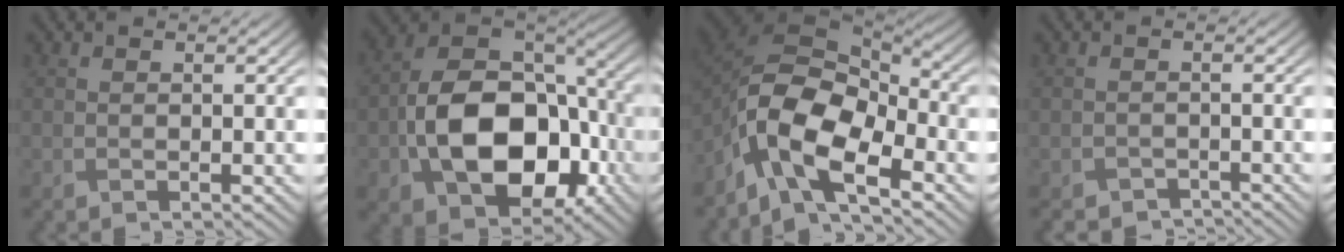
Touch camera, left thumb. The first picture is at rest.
{"total": 15.4, "force": [-3.7, 10.5, 10.7], "torque": [-0.192, -0.025, -0.064]}
{"total": 12.4, "force": [-6.1, 6.5, 8.8], "torque": [-0.179, -0.012, -0.124]}
{"total": 2.9, "force": [-2.7, 0.9, 0.5], "torque": [-0.006, -0.006, -0.047]}